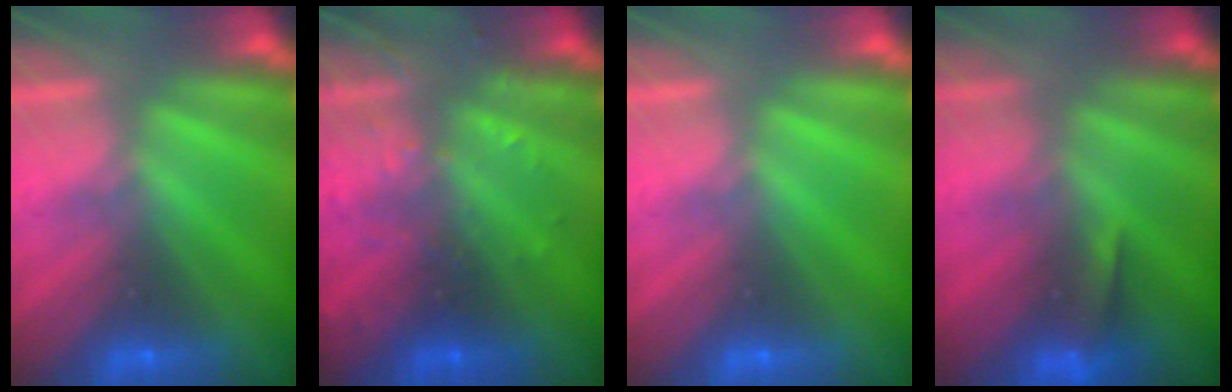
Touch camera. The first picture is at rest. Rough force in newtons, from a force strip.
{"total": 3.1}
{"total": 0.0}
{"total": 4.8}